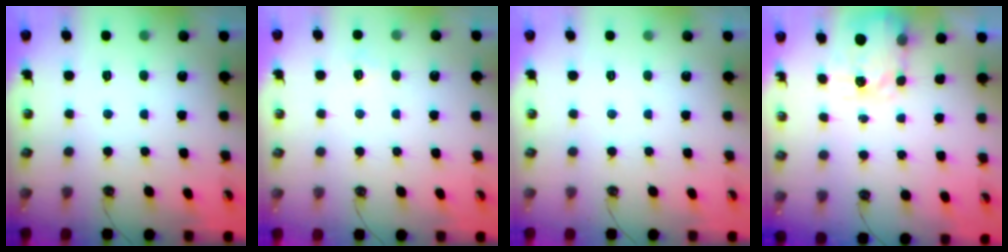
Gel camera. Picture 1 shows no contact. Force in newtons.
{"total": 2.8, "press": 2.8, "slide": 0.3}
{"total": 0.0}
{"total": 3.8, "press": 3.7, "slide": 0.5}